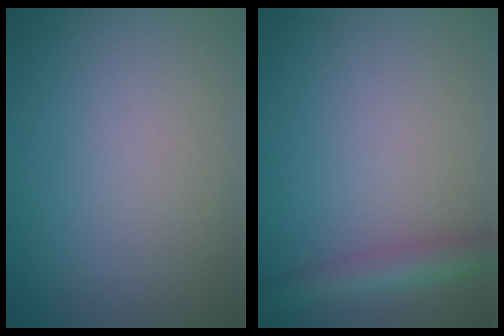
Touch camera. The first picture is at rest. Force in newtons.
{"total": 3.2, "press": 3.2, "slide": 0.1}